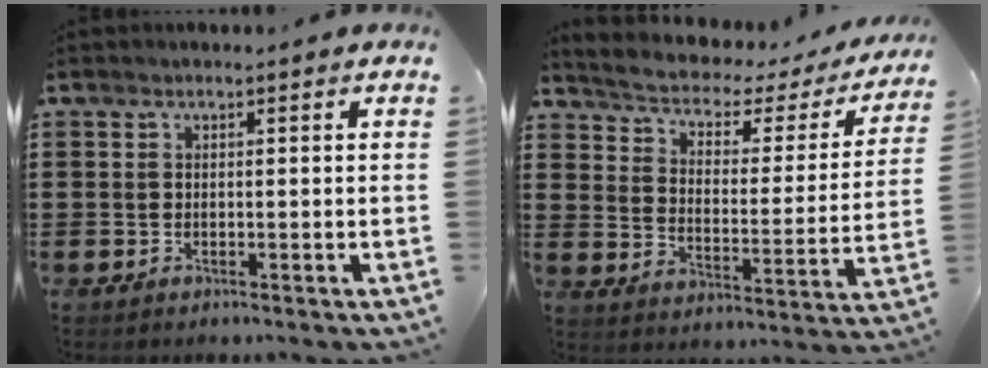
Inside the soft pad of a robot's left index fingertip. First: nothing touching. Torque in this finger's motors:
{"motor_torque": [1.33, -0.80, 0.17, 0.08]}